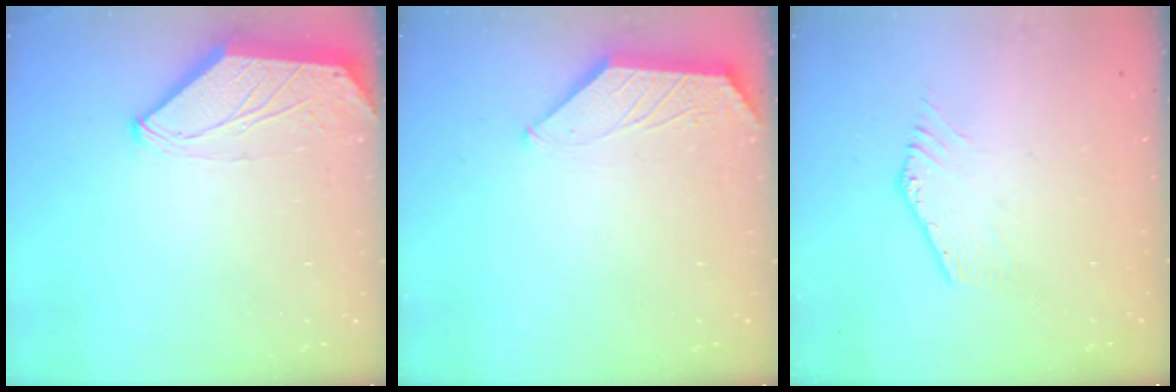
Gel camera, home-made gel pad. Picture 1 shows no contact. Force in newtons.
{"total": 0.8, "press": 0.8, "slide": 0.2}
{"total": 1.0, "press": 1.0, "slide": 0.1}